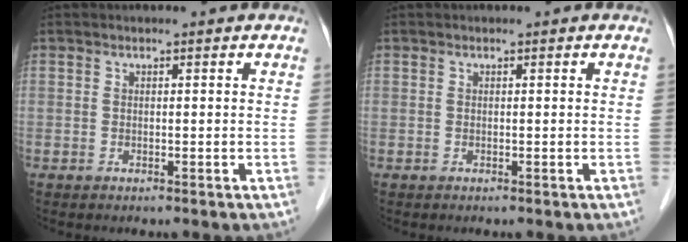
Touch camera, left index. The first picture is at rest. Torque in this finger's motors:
{"motor_torque": [0.00, 0.00, 0.00, 0.00]}